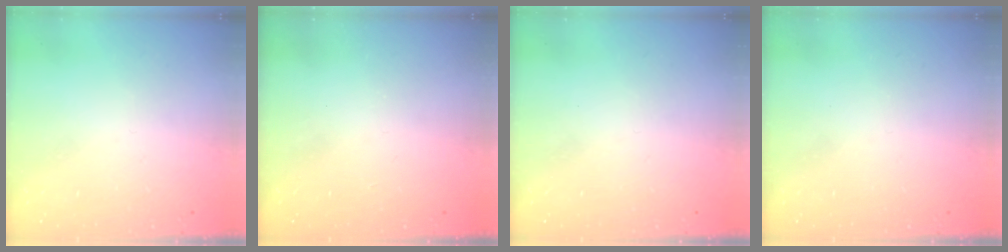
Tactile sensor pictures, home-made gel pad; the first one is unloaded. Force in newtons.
{"total": 1.0, "press": 0.9, "slide": 0.4}
{"total": 0.0}
{"total": 0.0}